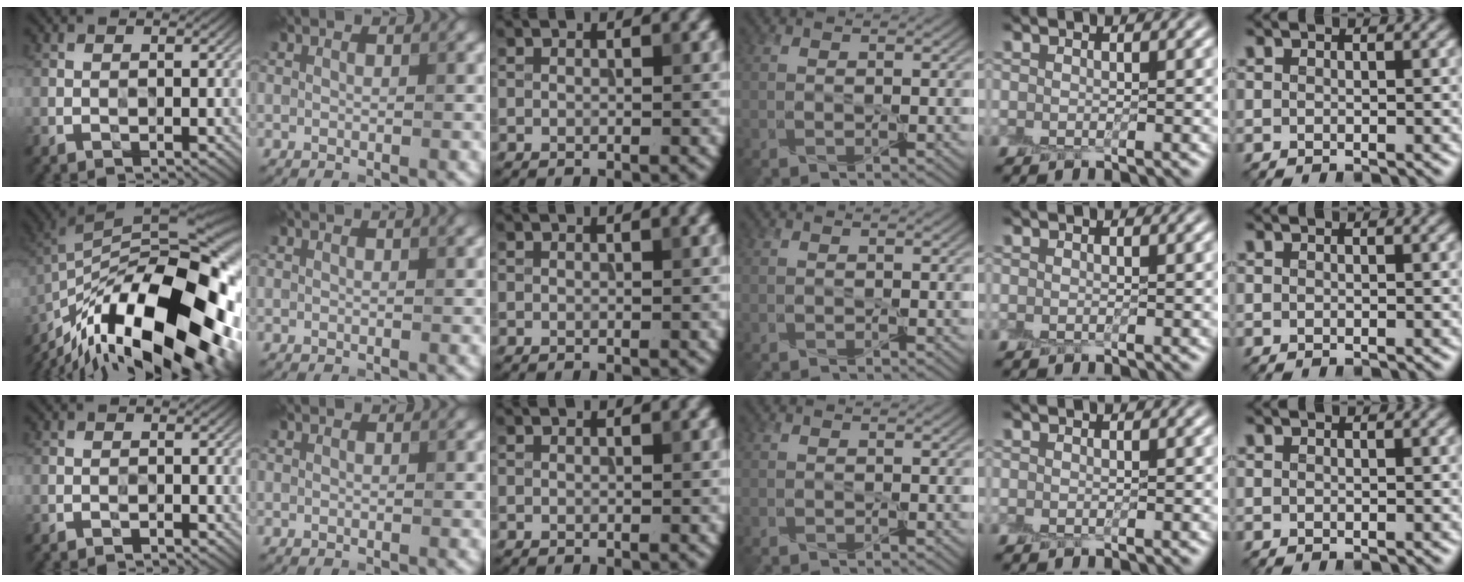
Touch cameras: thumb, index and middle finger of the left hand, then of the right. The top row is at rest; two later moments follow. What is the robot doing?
{"motion": "peel", "object": "plastic wrap"}